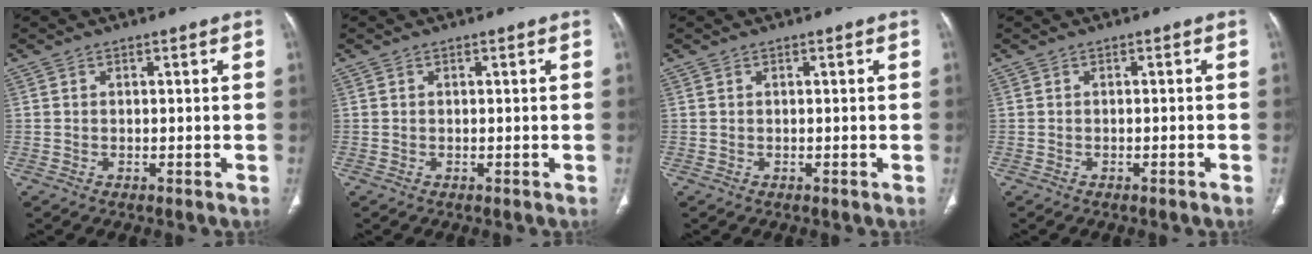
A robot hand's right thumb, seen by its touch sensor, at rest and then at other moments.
{"total": 0.0}
{"total": 0.0}
{"total": 0.9, "force": [-0.6, 0.0, 0.7], "torque": [-0.019, 0.006, -0.003]}